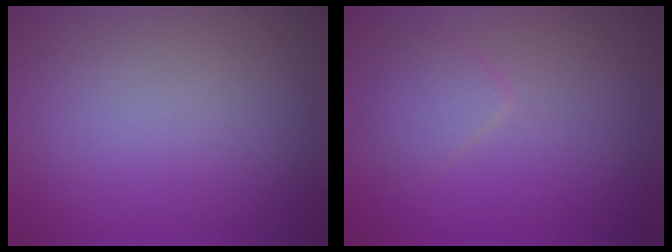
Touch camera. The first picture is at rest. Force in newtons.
{"total": 1.8, "press": 1.8, "slide": 0.0}